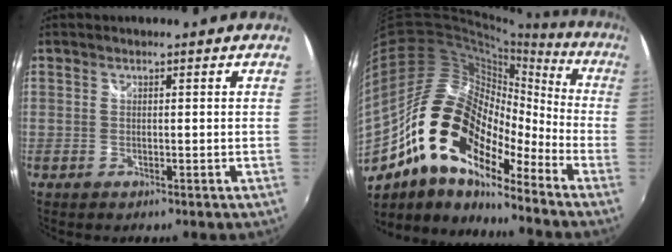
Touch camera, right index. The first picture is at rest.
{"total": 20.3, "force": [-12.3, 9.7, 12.8], "torque": [-0.228, -0.015, -0.239]}